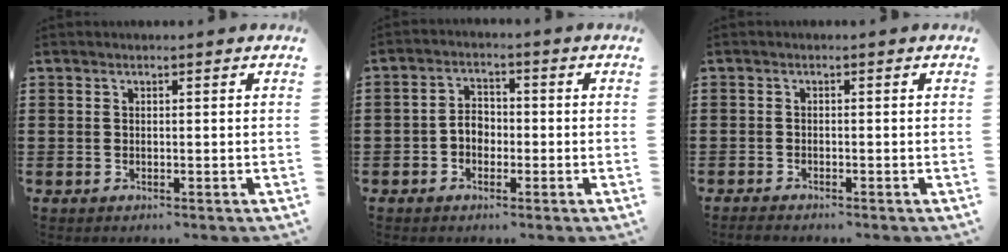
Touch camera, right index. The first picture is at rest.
{"total": 3.1, "force": [-1.2, 2.2, 1.8], "torque": [-0.046, 0.005, -0.027]}
{"total": 1.1, "force": [-1.1, 0.1, 0.0], "torque": [-0.003, 0.001, -0.023]}